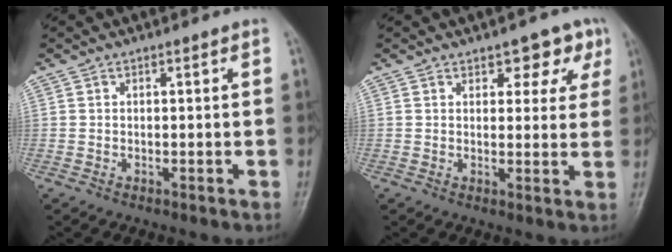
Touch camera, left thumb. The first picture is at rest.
{"total": 5.8, "force": [3.3, 3.4, 3.2], "torque": [-0.001, -0.013, 0.038]}